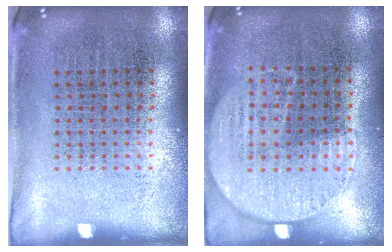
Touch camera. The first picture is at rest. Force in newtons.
{"total": 1.1, "press": 1.0, "slide": 0.5}